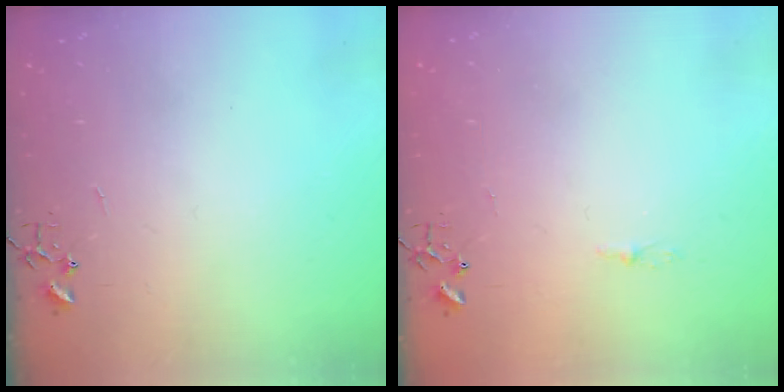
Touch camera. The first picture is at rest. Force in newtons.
{"total": 3.4, "press": 3.4, "slide": 0.4}